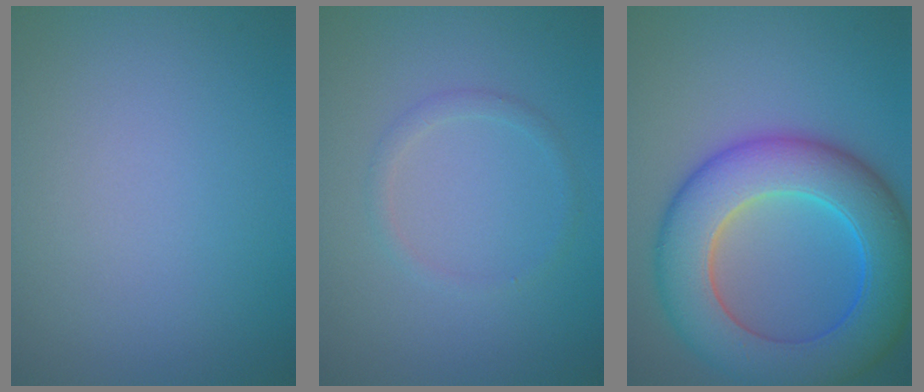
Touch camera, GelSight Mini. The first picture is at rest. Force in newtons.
{"total": 1.2, "press": 1.2, "slide": 0.0}
{"total": 10.8, "press": 10.8, "slide": 0.5}